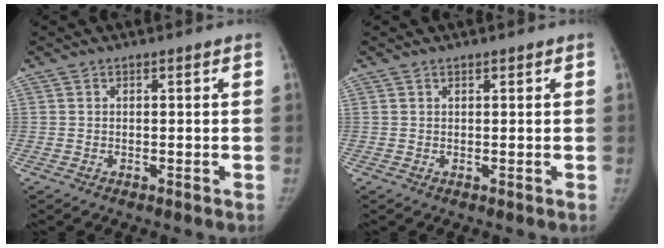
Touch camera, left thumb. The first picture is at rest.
{"total": 0.5, "force": [0.4, 0.2, 0.2], "torque": [-0.004, -0.002, 0.006]}